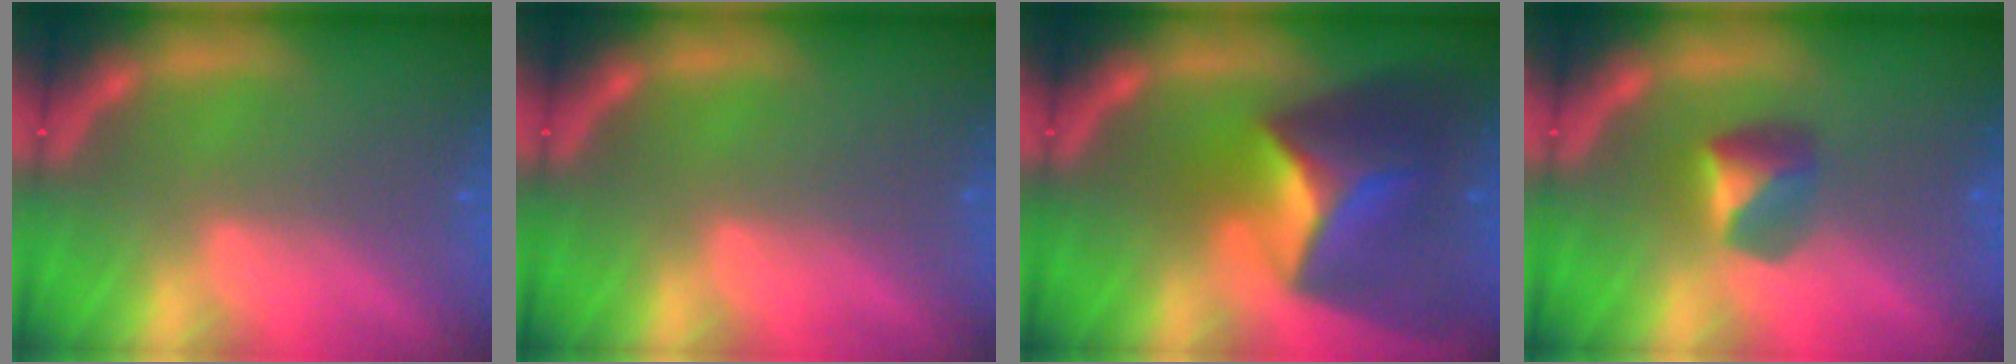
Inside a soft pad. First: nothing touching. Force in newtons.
{"total": 0.0}
{"total": 10.0}
{"total": 2.9}